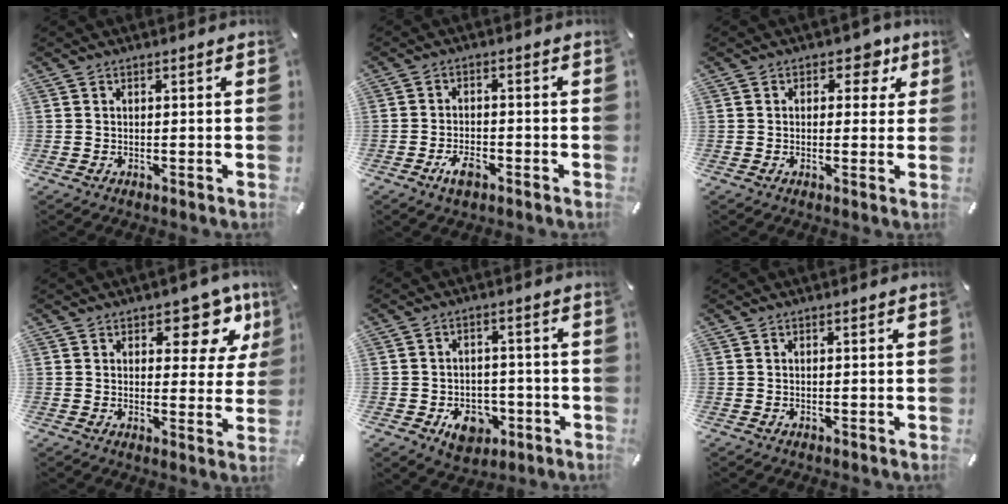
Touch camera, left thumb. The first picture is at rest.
{"total": 4.5, "force": [-2.5, 2.4, 2.9], "torque": [-0.059, 0.010, -0.048]}
{"total": 5.0, "force": [2.0, 3.5, 3.0], "torque": [-0.019, -0.006, 0.024]}
{"total": 10.1, "force": [5.7, 5.4, 6.4], "torque": [-0.060, -0.040, 0.091]}
{"total": 8.9, "force": [-3.4, 6.9, 4.5], "torque": [-0.063, 0.016, -0.058]}
{"total": 0.0}